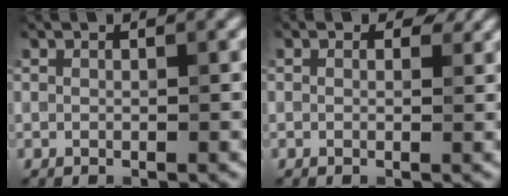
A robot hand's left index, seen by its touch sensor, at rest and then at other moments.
{"total": 1.2, "force": [0.5, 0.8, 0.8], "torque": [-0.006, -0.001, 0.003]}